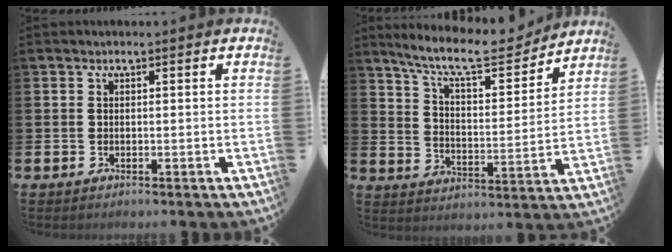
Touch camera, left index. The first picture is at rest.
{"total": 10.3, "force": [9.3, 2.1, 4.0], "torque": [-0.103, -0.059, 0.160]}